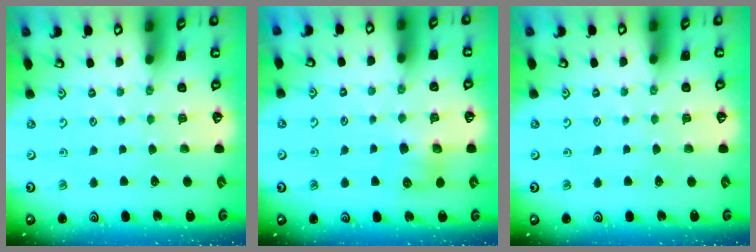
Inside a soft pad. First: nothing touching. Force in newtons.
{"total": 6.5, "press": 6.5, "slide": 0.5}
{"total": 0.0}